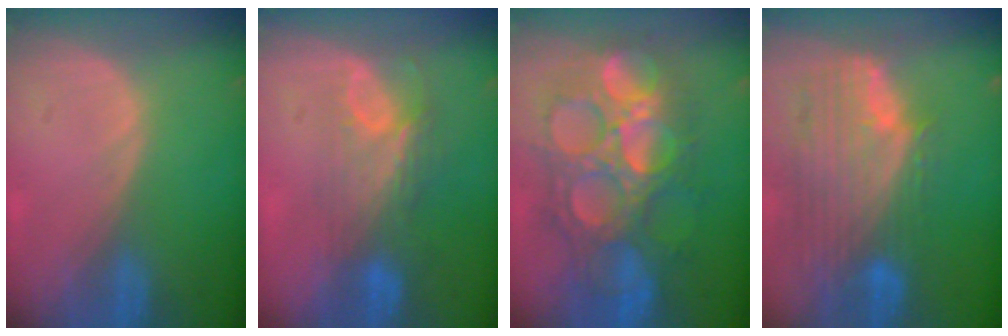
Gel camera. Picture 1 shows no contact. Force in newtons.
{"total": 7.5, "press": 6.6, "slide": 3.7}
{"total": 13.6, "press": 13.5, "slide": 1.5}
{"total": 11.8, "press": 10.0, "slide": 6.2}